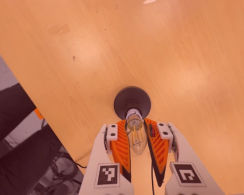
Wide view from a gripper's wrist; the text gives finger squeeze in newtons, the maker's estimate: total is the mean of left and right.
{"total": 26.5, "left": 25.6, "right": 27.5}